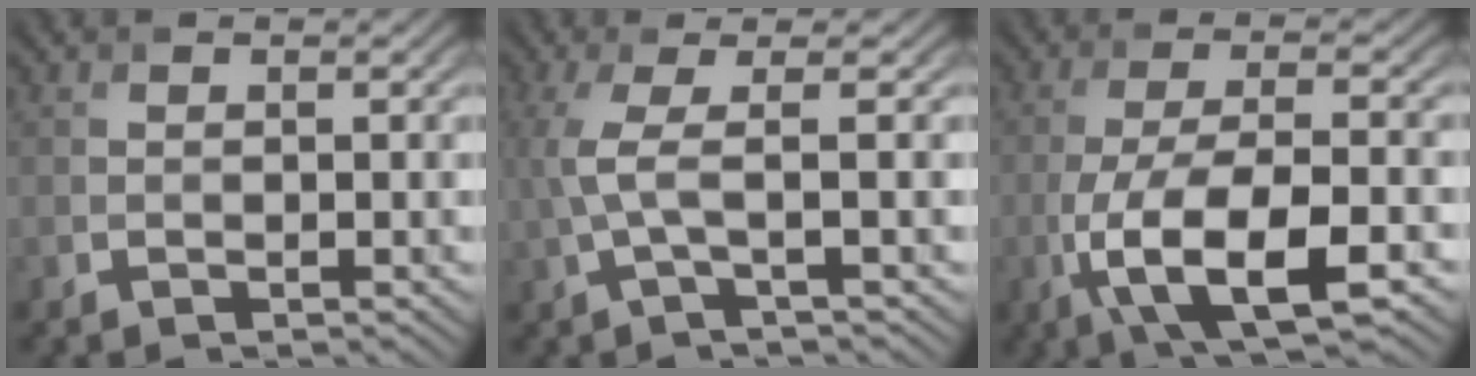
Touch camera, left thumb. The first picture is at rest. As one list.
[{"total": 4.3, "force": [0.0, 0.8, 4.3], "torque": [-0.096, 0.005, -0.005]}, {"total": 11.1, "force": [-4.3, 3.6, 9.5], "torque": [-0.186, -0.009, -0.081]}]